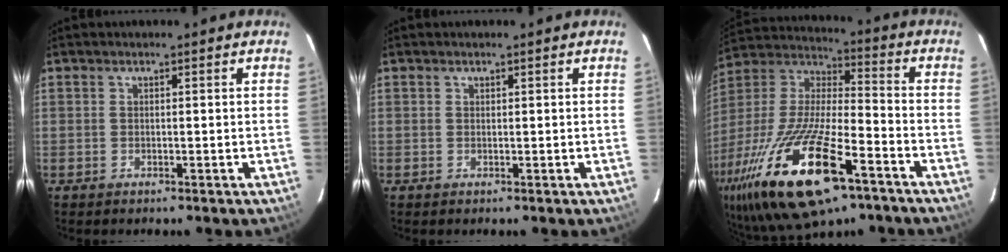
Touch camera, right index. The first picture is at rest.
{"total": 0.0}
{"total": 28.2, "force": [-15.2, 9.1, 21.9], "torque": [-0.436, -0.057, -0.271]}